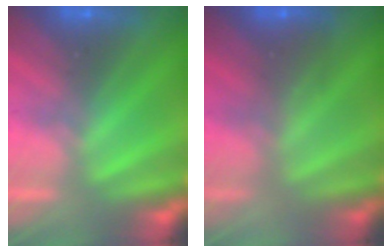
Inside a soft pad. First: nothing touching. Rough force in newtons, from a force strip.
{"total": 2.1}